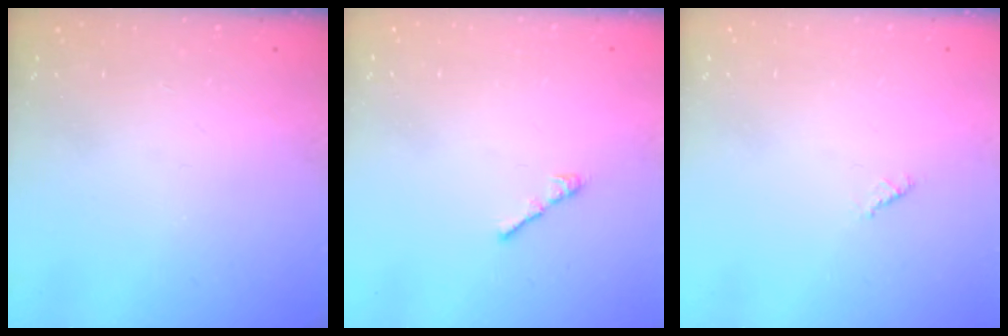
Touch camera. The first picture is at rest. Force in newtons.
{"total": 3.0, "press": 2.9, "slide": 0.8}
{"total": 0.6, "press": 0.6, "slide": 0.2}